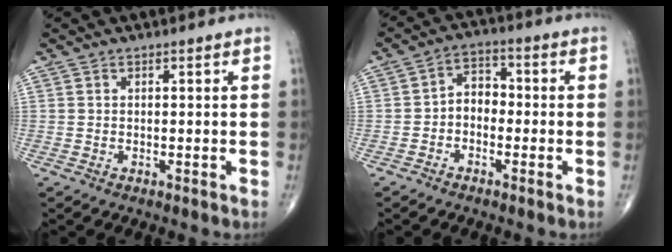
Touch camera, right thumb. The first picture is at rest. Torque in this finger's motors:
{"motor_torque": [-0.01, 0.01, 0.07, -0.04, 0.01]}